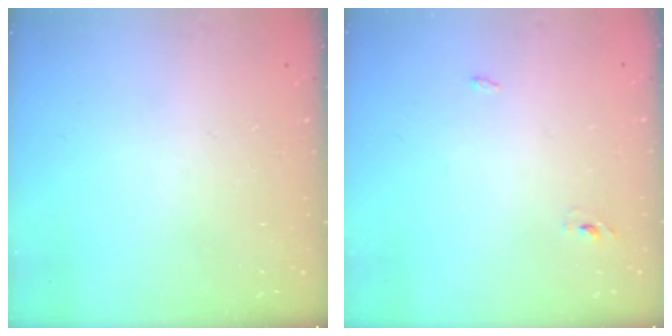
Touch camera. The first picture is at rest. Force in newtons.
{"total": 2.3, "press": 2.1, "slide": 1.0}